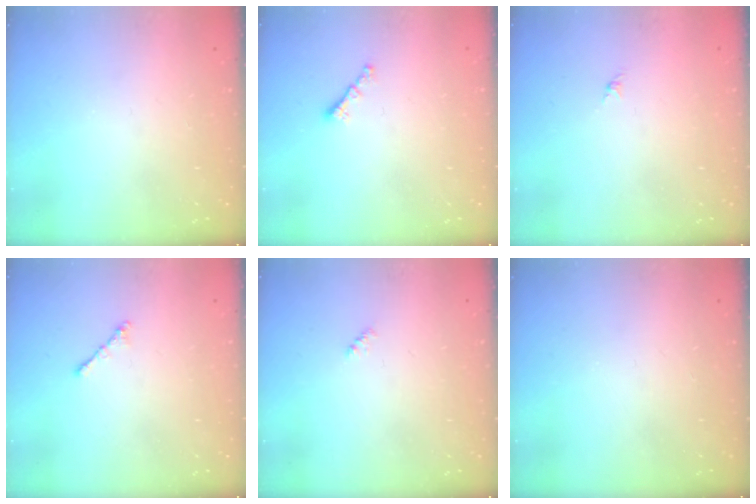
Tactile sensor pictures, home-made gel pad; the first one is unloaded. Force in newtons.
{"total": 0.6, "press": 0.5, "slide": 0.4}
{"total": 0.0}
{"total": 1.8, "press": 1.7, "slide": 0.6}
{"total": 2.4, "press": 2.4, "slide": 0.5}
{"total": 0.0}